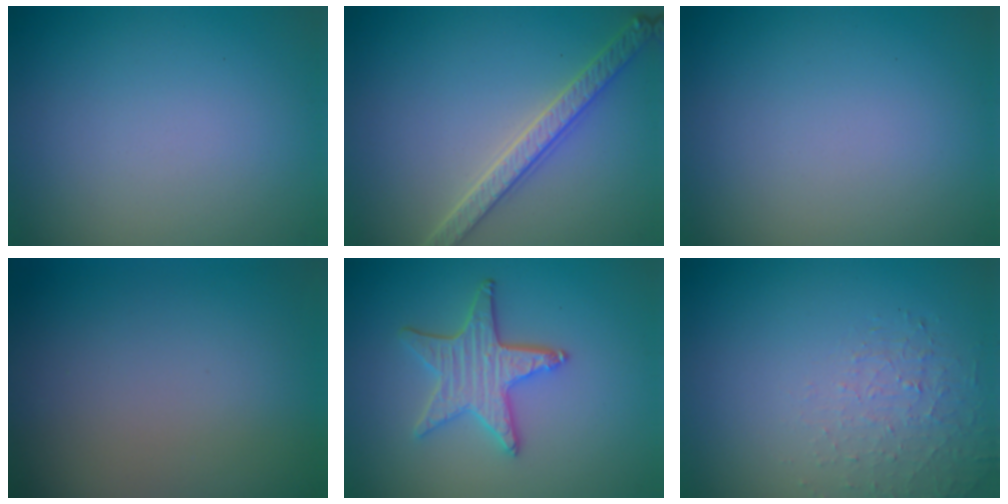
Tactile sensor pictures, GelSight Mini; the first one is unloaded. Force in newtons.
{"total": 4.0, "press": 3.5, "slide": 2.0}
{"total": 0.0}
{"total": 0.0}
{"total": 4.2, "press": 3.7, "slide": 2.1}
{"total": 1.4, "press": 0.6, "slide": 1.3}